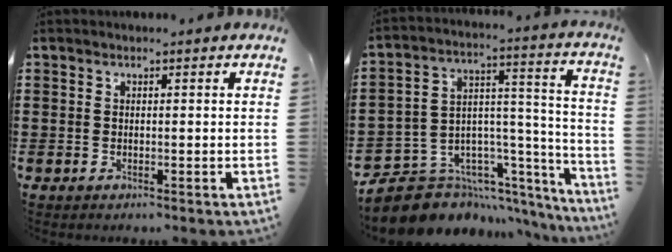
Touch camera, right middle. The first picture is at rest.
{"total": 8.0, "force": [-6.4, 4.5, 1.5], "torque": [-0.054, -0.006, -0.118]}